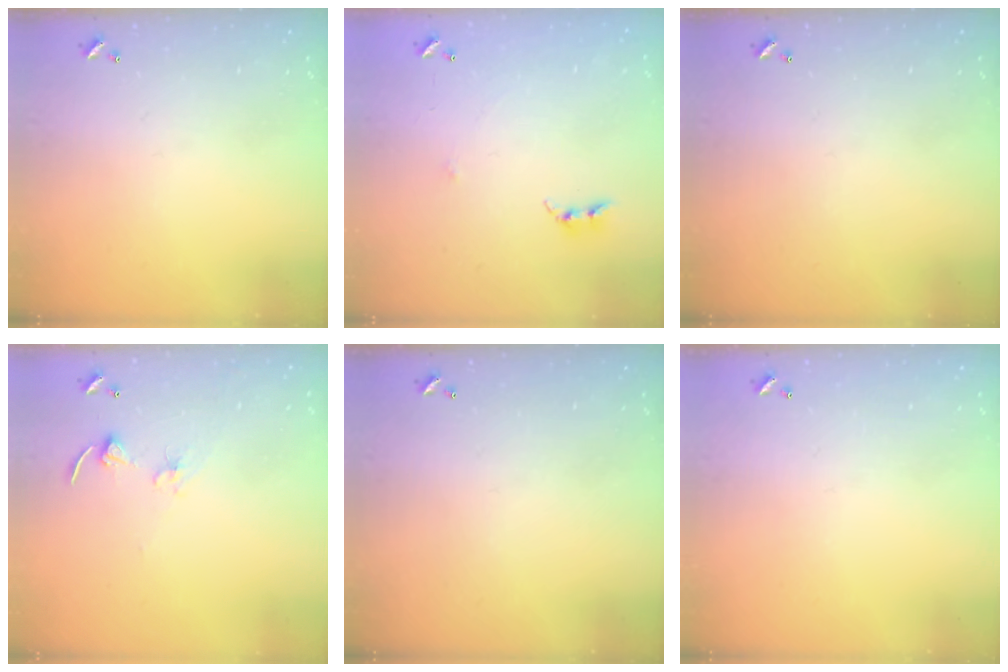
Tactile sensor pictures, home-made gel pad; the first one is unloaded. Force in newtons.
{"total": 4.4, "press": 4.4, "slide": 0.3}
{"total": 0.0}
{"total": 2.7, "press": 2.7, "slide": 0.2}
{"total": 0.0}
{"total": 0.0}